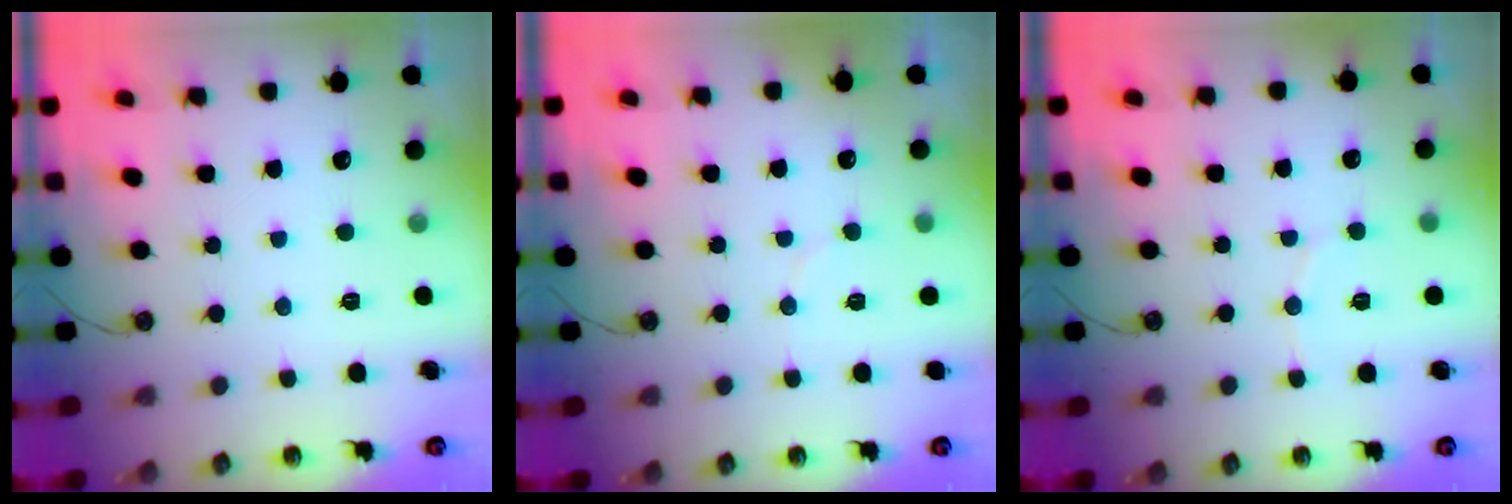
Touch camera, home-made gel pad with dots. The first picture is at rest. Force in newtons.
{"total": 3.9, "press": 3.8, "slide": 1.0}
{"total": 5.3, "press": 5.2, "slide": 0.7}